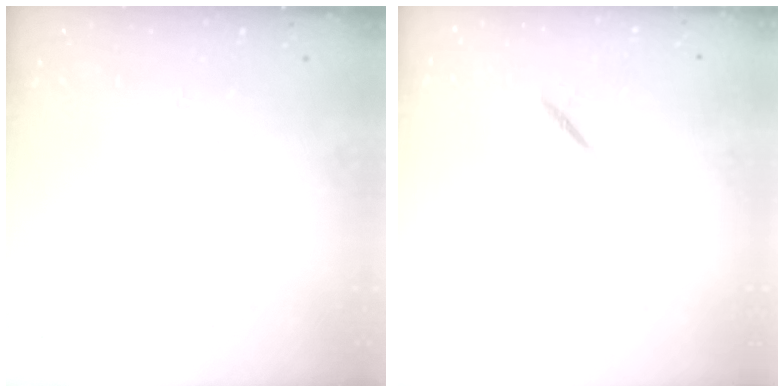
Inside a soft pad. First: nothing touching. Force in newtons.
{"total": 1.6, "press": 1.2, "slide": 1.1}